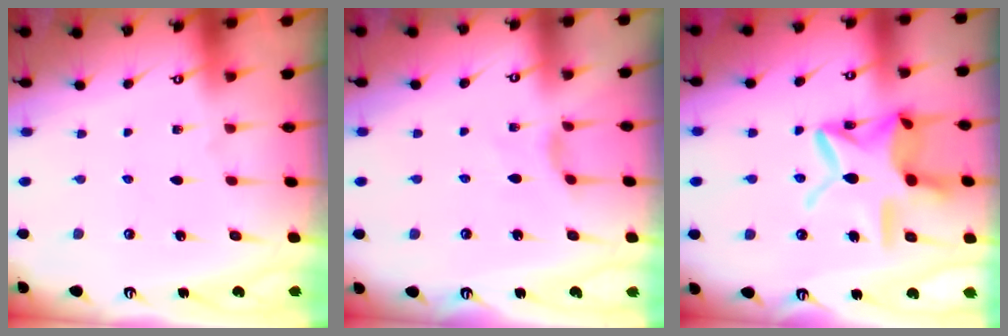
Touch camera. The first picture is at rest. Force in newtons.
{"total": 2.7, "press": 2.6, "slide": 0.6}
{"total": 16.5, "press": 16.4, "slide": 1.4}